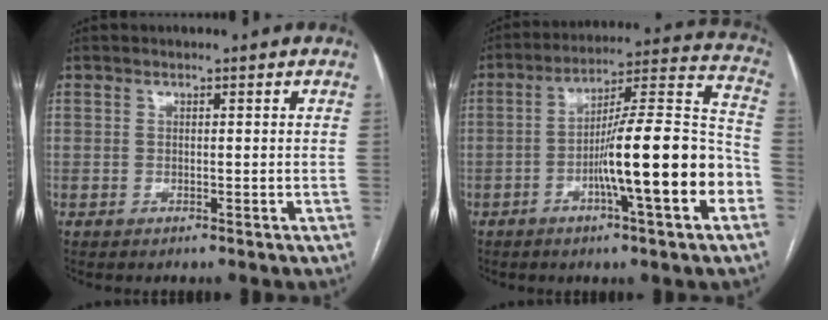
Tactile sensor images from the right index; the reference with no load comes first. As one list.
[{"total": 18.1, "force": [-5.4, 1.0, 17.2], "torque": [-0.257, 0.012, -0.086]}]